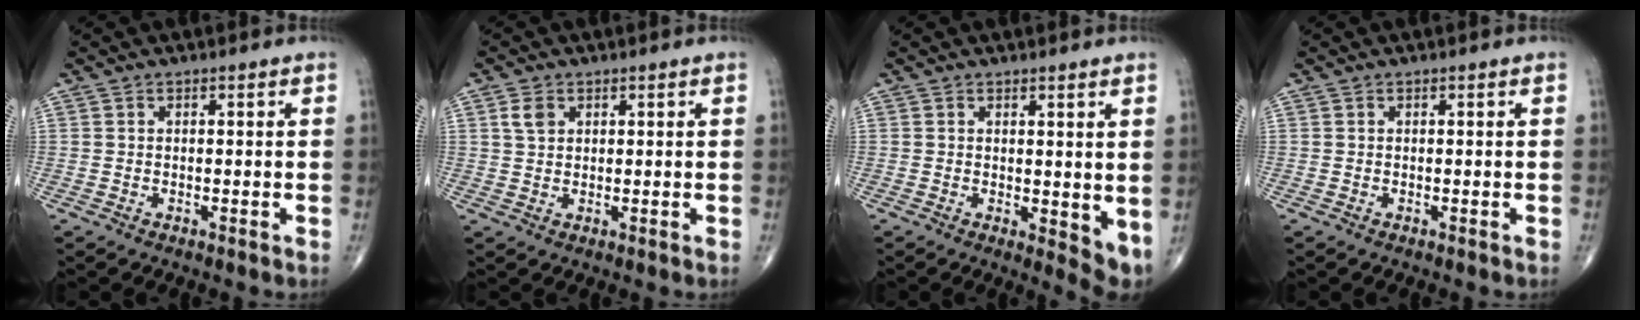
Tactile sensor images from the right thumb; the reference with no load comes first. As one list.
[{"total": 2.9, "force": [1.2, 2.0, 1.7], "torque": [-0.026, 0.001, 0.026]}, {"total": 5.0, "force": [0.8, 2.1, 4.5], "torque": [-0.052, -0.016, 0.016]}, {"total": 0.0}]